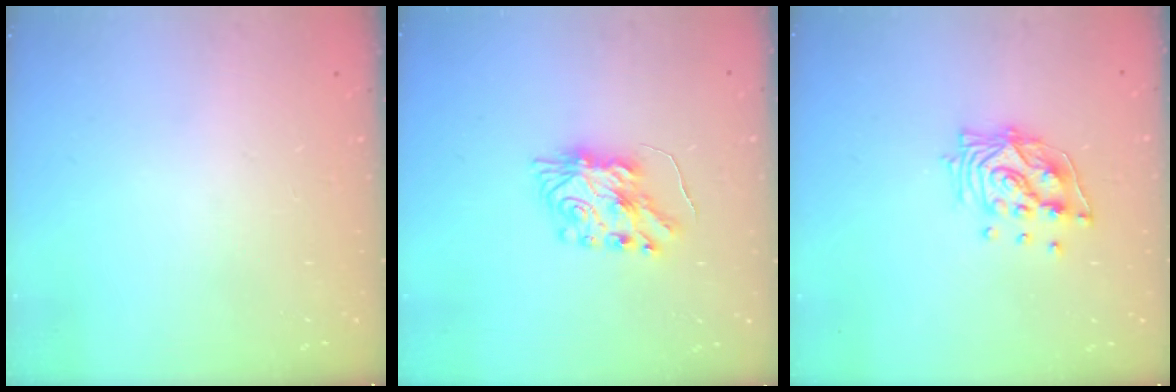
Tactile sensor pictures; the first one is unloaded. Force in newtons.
{"total": 8.1, "press": 8.1, "slide": 0.6}
{"total": 11.7, "press": 11.6, "slide": 1.4}